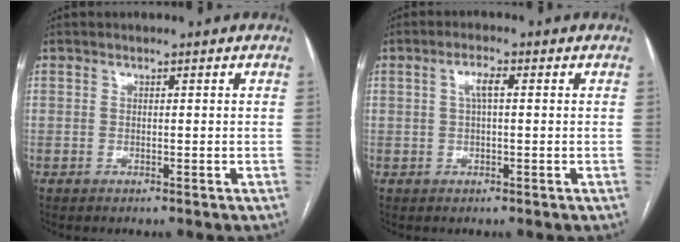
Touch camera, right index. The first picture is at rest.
{"total": 2.6, "force": [0.5, 0.6, 2.5], "torque": [-0.049, 0.007, 0.009]}